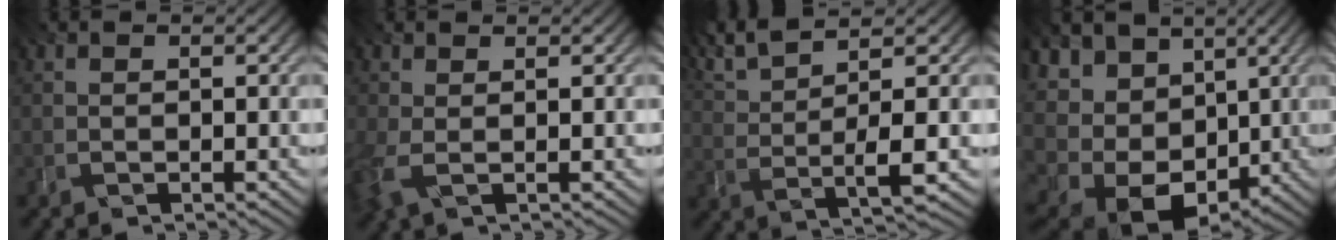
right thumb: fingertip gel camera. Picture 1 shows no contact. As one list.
[{"total": 3.4, "force": [0.7, 1.4, 3.0], "torque": [-0.079, 0.013, 0.008]}, {"total": 7.2, "force": [3.7, 1.2, 6.1], "torque": [-0.113, 0.014, 0.069]}, {"total": 16.1, "force": [-1.6, 11.7, 10.9], "torque": [-0.231, -0.026, 0.005]}]